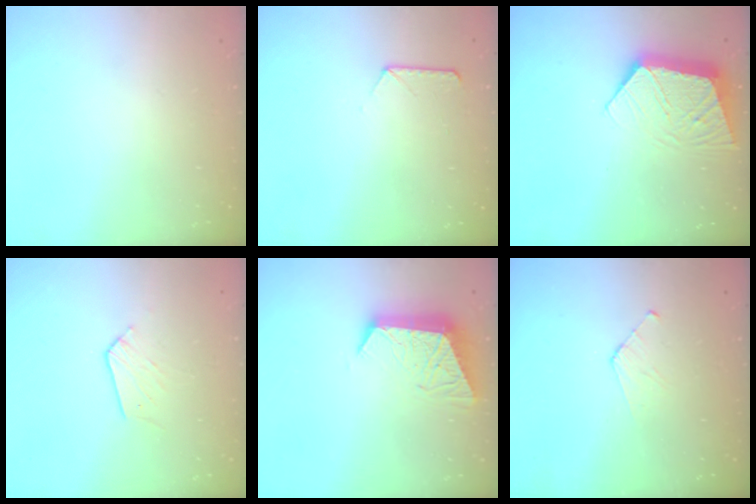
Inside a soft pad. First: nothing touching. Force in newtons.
{"total": 6.9, "press": 6.9, "slide": 0.8}
{"total": 10.6, "press": 10.5, "slide": 0.5}
{"total": 4.7, "press": 4.7, "slide": 0.4}
{"total": 11.3, "press": 11.3, "slide": 1.0}
{"total": 3.1, "press": 3.0, "slide": 0.3}